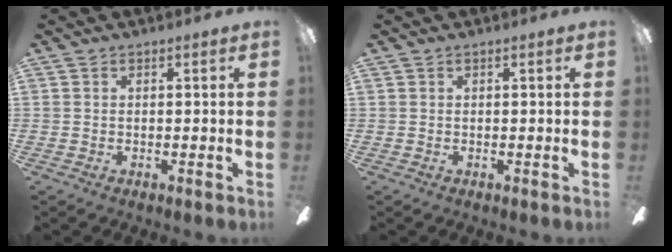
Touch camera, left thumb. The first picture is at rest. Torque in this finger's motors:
{"motor_torque": [0.00, 0.00, -0.04, 0.04, 0.00]}